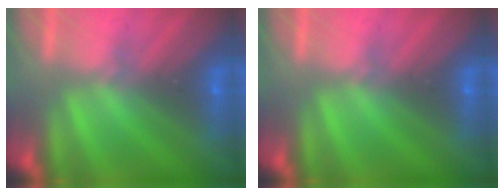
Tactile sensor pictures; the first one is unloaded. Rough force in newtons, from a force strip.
{"total": 0.0}